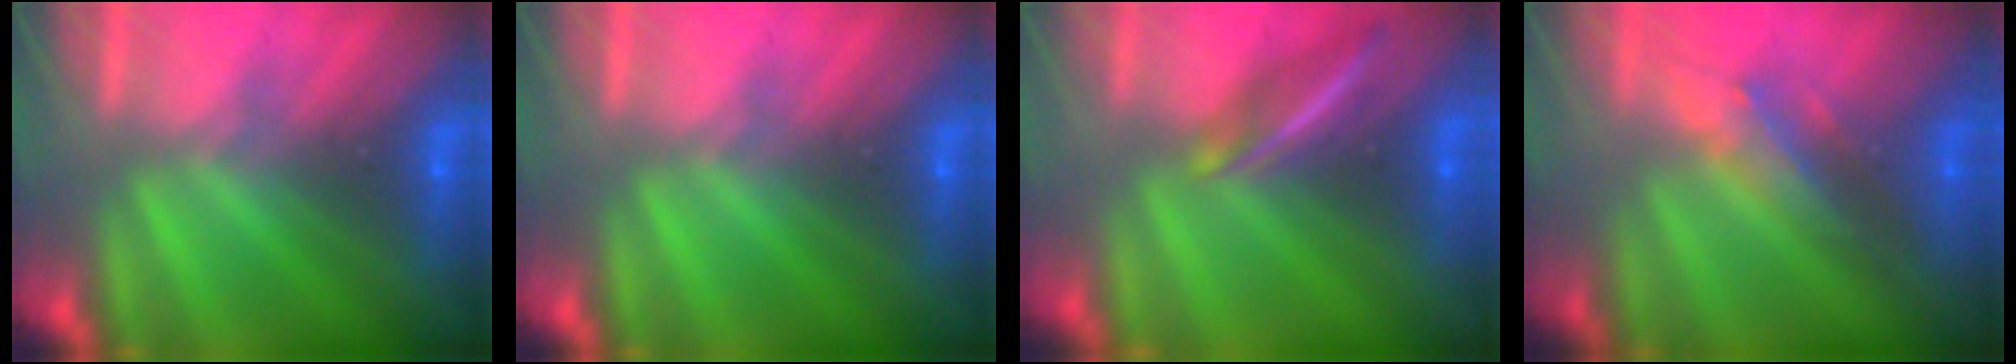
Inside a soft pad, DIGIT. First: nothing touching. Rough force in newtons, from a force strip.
{"total": 0.0}
{"total": 7.4}
{"total": 2.9}